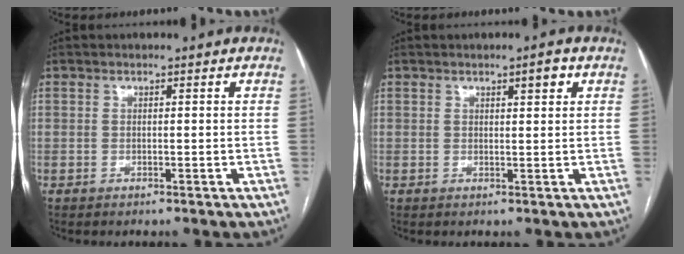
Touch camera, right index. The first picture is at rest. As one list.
[{"total": 1.9, "force": [1.0, 0.2, 1.6], "torque": [-0.024, 0.000, 0.014]}]